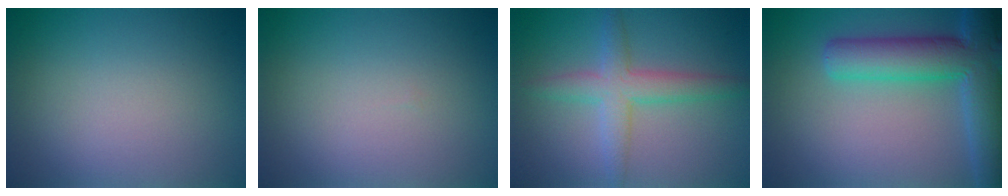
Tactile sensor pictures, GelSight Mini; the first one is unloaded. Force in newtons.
{"total": 0.0}
{"total": 3.8, "press": 3.8, "slide": 0.1}
{"total": 8.6, "press": 8.6, "slide": 0.5}